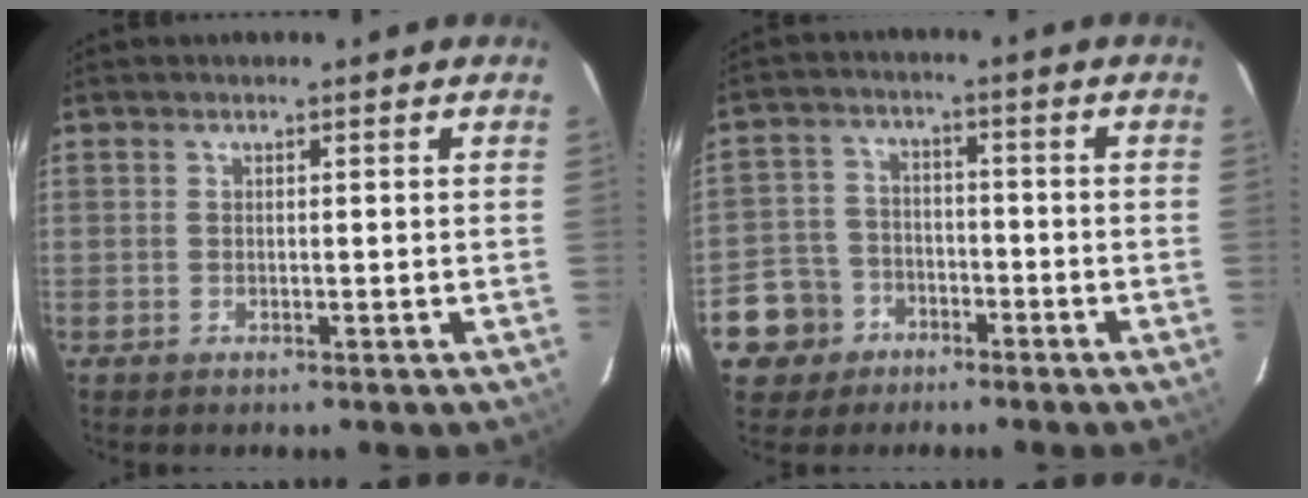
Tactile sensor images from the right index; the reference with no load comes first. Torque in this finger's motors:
{"motor_torque": [-0.15, -0.23, -0.72, -0.21]}